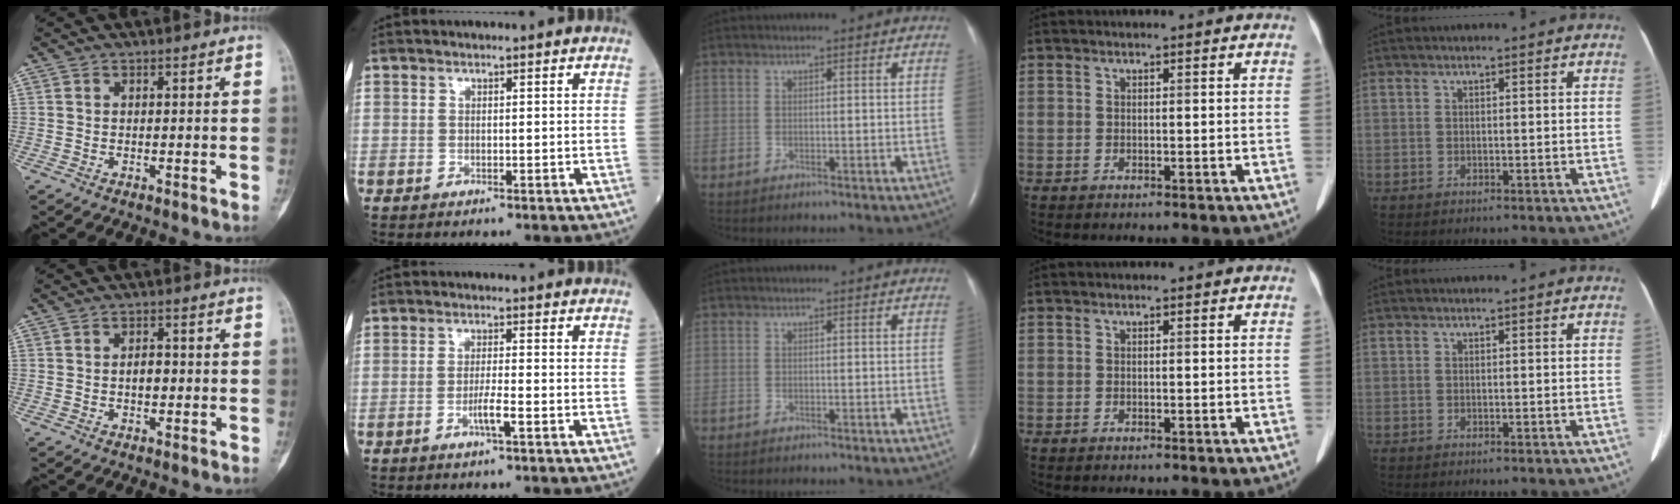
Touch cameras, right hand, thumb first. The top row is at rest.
{"thumb": {"total": 2.6, "force": [-0.3, 1.7, 2.0], "torque": [-0.023, 0.006, -0.007]}, "index": {"total": 3.0, "force": [-1.3, -0.2, 2.7], "torque": [-0.052, -0.003, -0.027]}}